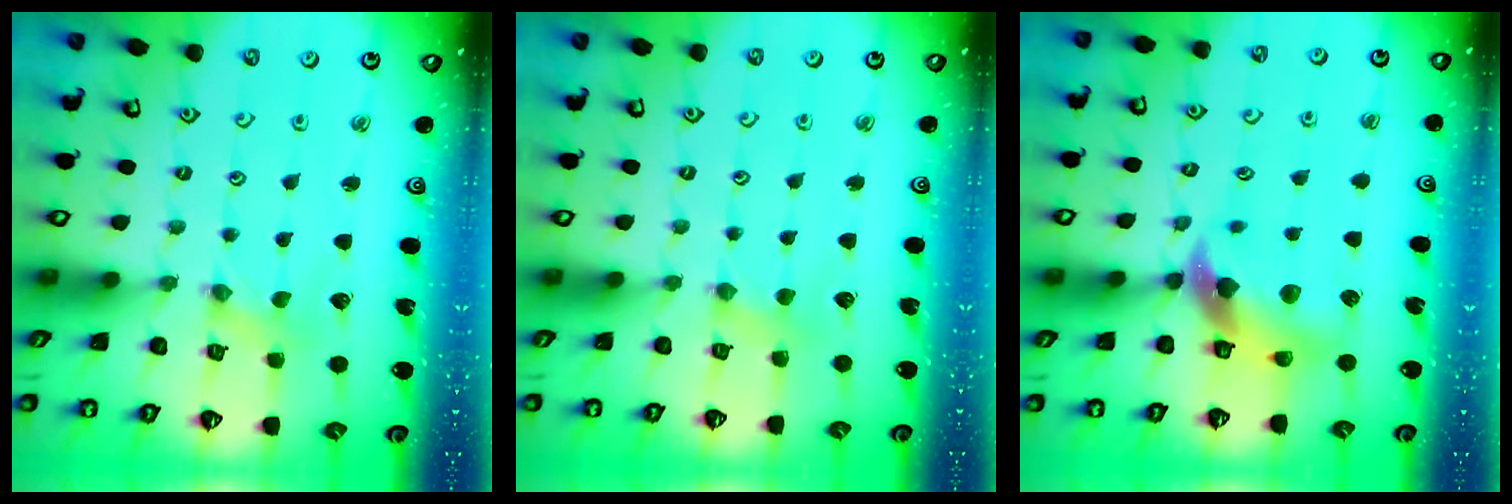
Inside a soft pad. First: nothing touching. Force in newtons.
{"total": 2.8, "press": 2.8, "slide": 0.4}
{"total": 11.2, "press": 11.1, "slide": 1.6}